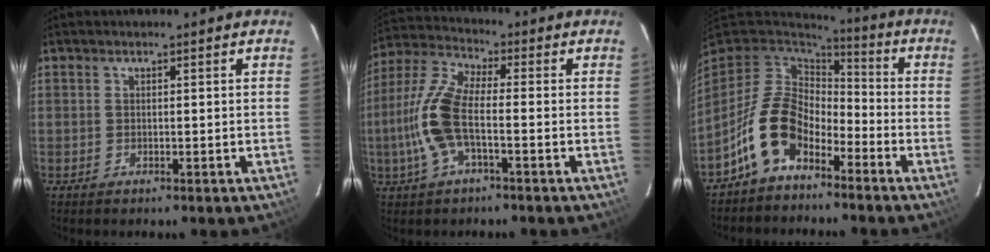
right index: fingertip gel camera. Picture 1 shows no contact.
{"total": 11.5, "force": [-2.7, 3.8, 10.5], "torque": [-0.243, 0.005, -0.058]}
{"total": 12.1, "force": [-6.7, 7.2, 7.0], "torque": [-0.145, 0.020, -0.129]}